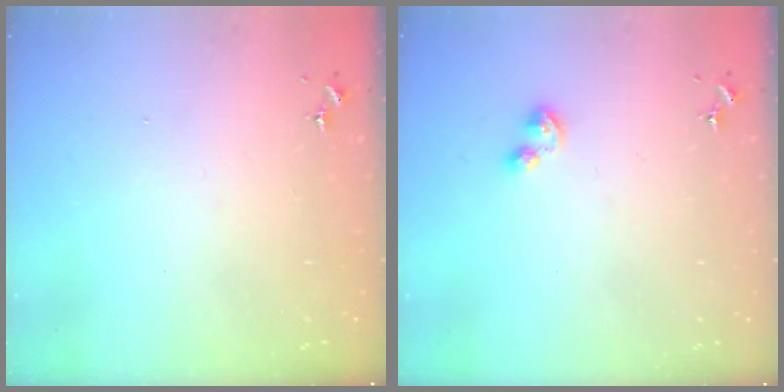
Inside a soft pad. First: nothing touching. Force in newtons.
{"total": 4.4, "press": 4.3, "slide": 0.5}